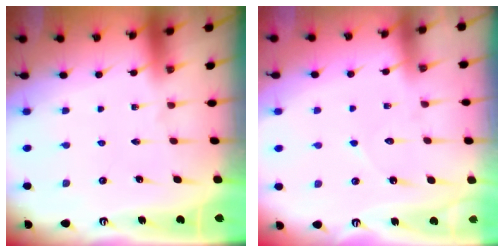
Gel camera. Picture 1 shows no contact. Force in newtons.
{"total": 5.8, "press": 5.7, "slide": 0.6}